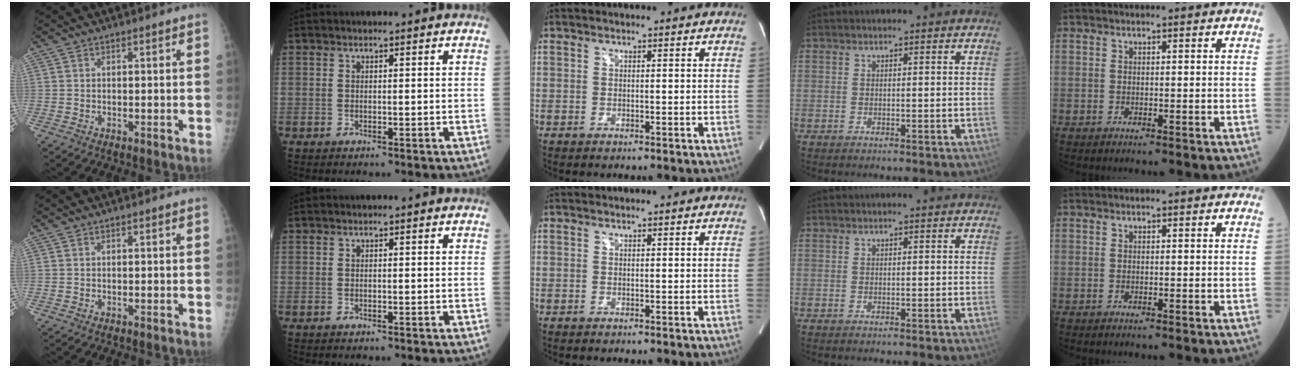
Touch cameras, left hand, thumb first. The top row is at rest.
{}